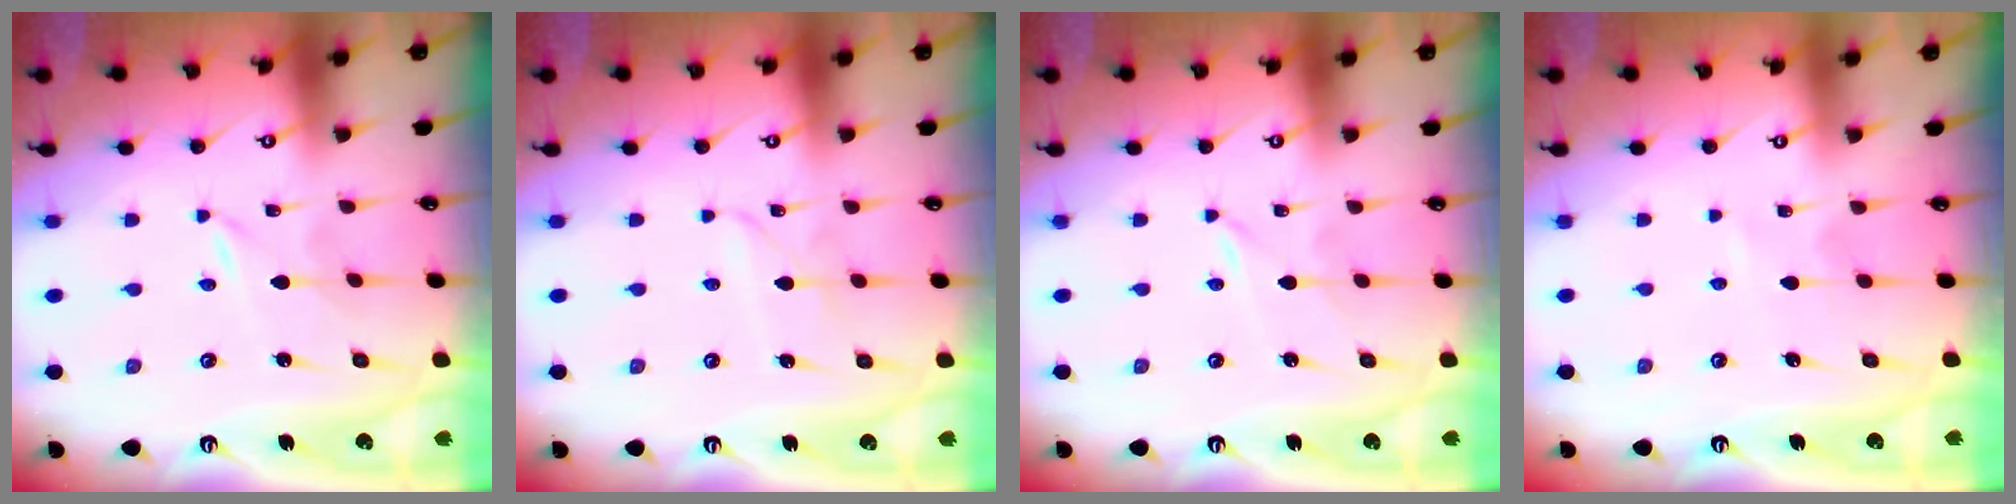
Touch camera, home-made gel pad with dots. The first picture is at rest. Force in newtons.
{"total": 2.2, "press": 2.2, "slide": 0.2}
{"total": 0.0}
{"total": 1.7, "press": 1.6, "slide": 0.2}